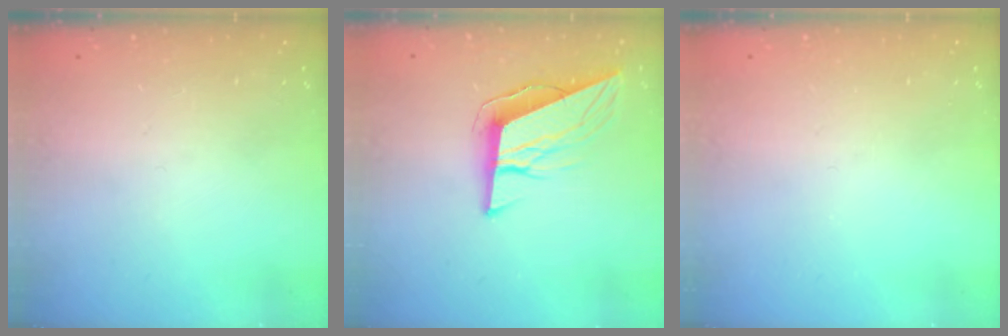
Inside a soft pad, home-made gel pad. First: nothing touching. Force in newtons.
{"total": 10.7, "press": 10.2, "slide": 3.3}
{"total": 0.0}